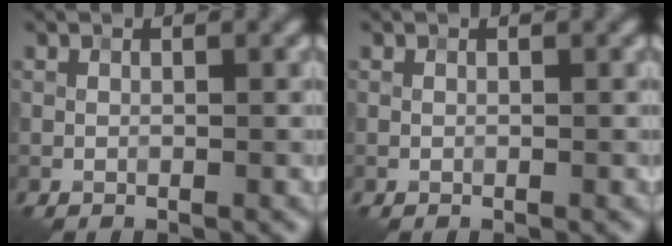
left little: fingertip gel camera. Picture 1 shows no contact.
{"total": 0.0}